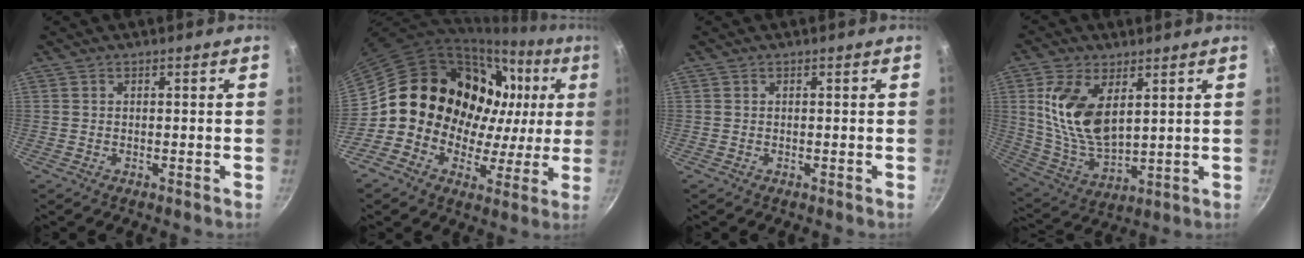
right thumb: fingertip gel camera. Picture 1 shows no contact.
{"total": 21.6, "force": [3.5, 18.1, 11.2], "torque": [-0.134, 0.033, 0.049]}
{"total": 0.0}
{"total": 14.4, "force": [4.3, 7.7, 11.3], "torque": [-0.215, -0.032, 0.096]}